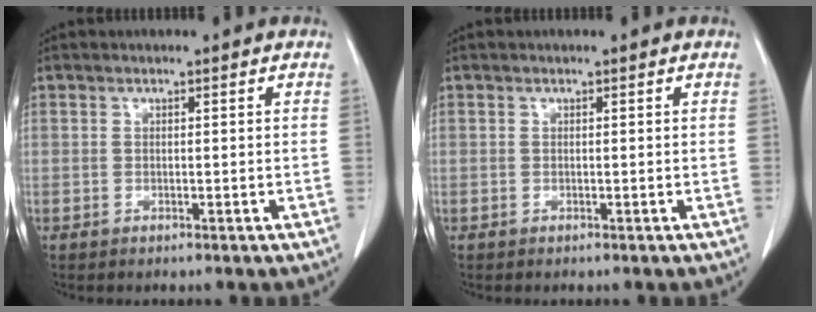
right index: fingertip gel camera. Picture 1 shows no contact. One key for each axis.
{"total": 0.0}